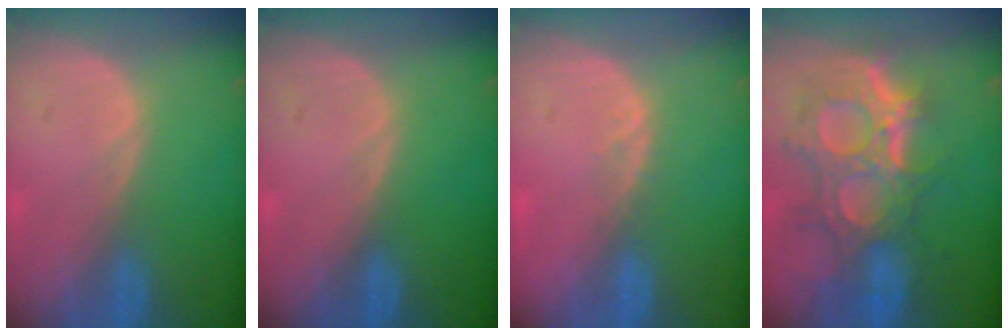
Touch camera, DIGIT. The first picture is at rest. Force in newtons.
{"total": 0.0}
{"total": 1.3, "press": 1.2, "slide": 0.6}
{"total": 11.9, "press": 10.6, "slide": 5.4}